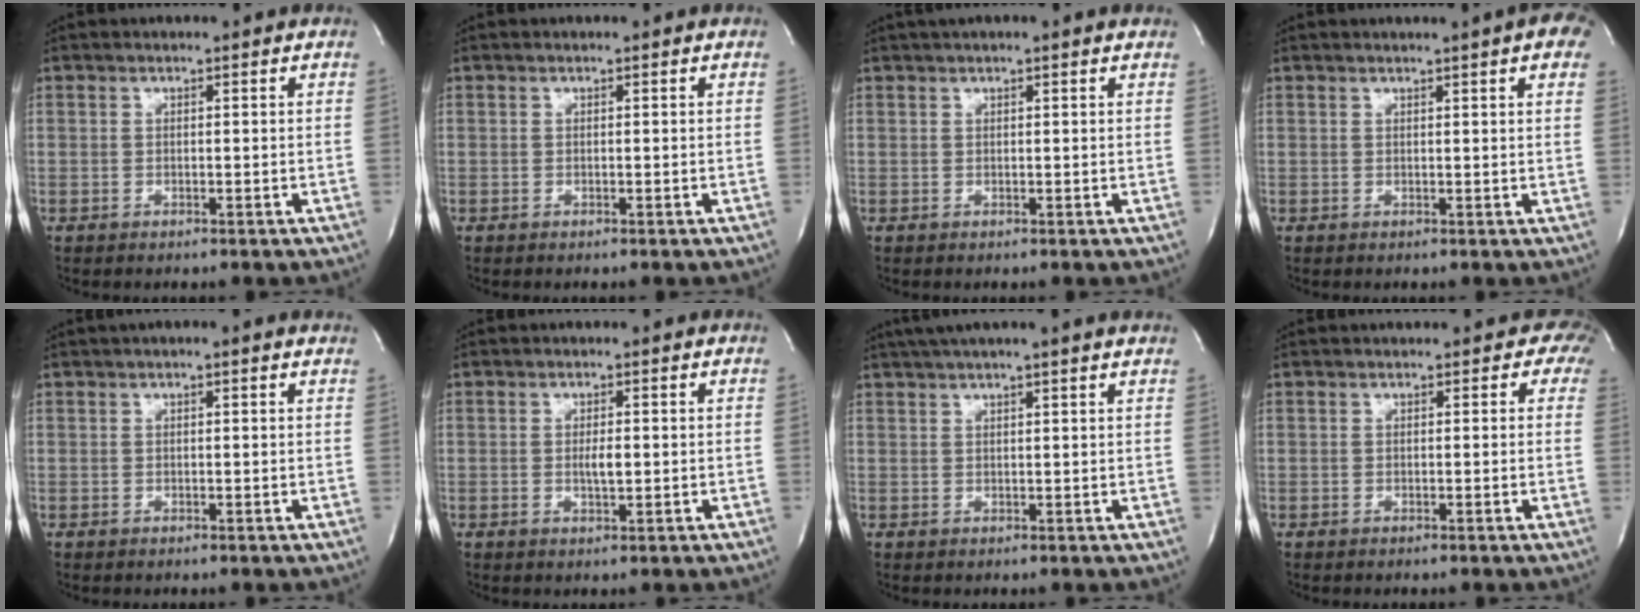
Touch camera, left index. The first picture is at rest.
{"total": 0.0}
{"total": 2.3, "force": [1.6, 0.0, 1.7], "torque": [-0.026, 0.022, 0.022]}
{"total": 6.1, "force": [3.9, 0.9, 4.7], "torque": [-0.054, 0.002, 0.031]}
{"total": 1.2, "force": [0.4, 0.2, 1.1], "torque": [-0.021, 0.008, -0.001]}
{"total": 2.3, "force": [-0.2, 0.7, 2.2], "torque": [-0.040, -0.001, -0.001]}
{"total": 6.3, "force": [5.0, -0.7, 3.8], "torque": [-0.061, 0.028, 0.069]}
{"total": 2.3, "force": [0.8, 2.0, 0.9], "torque": [0.018, -0.003, -0.008]}